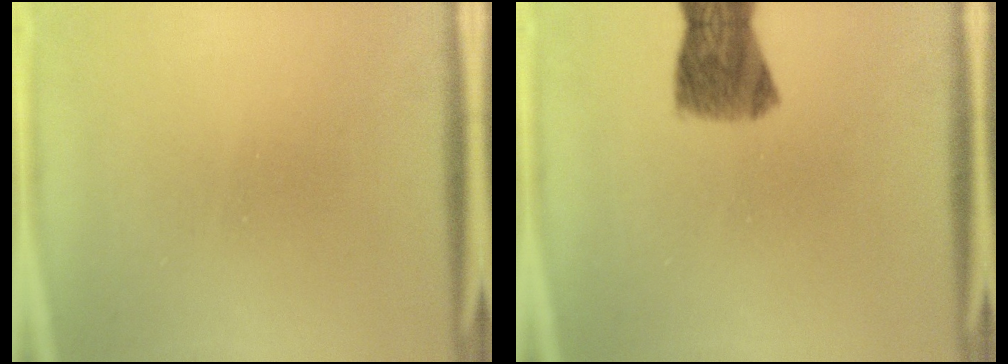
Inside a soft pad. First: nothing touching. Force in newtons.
{"total": 8.5}